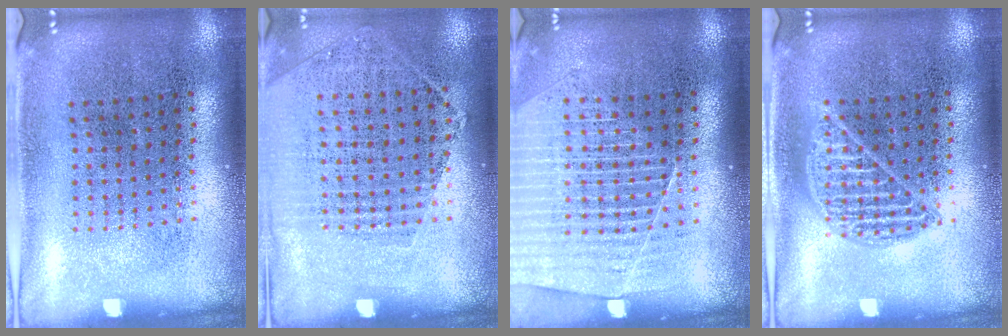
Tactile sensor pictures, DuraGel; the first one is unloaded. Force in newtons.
{"total": 1.2, "press": 1.0, "slide": 0.6}
{"total": 1.5, "press": 1.4, "slide": 0.5}
{"total": 1.0, "press": 1.0, "slide": 0.1}